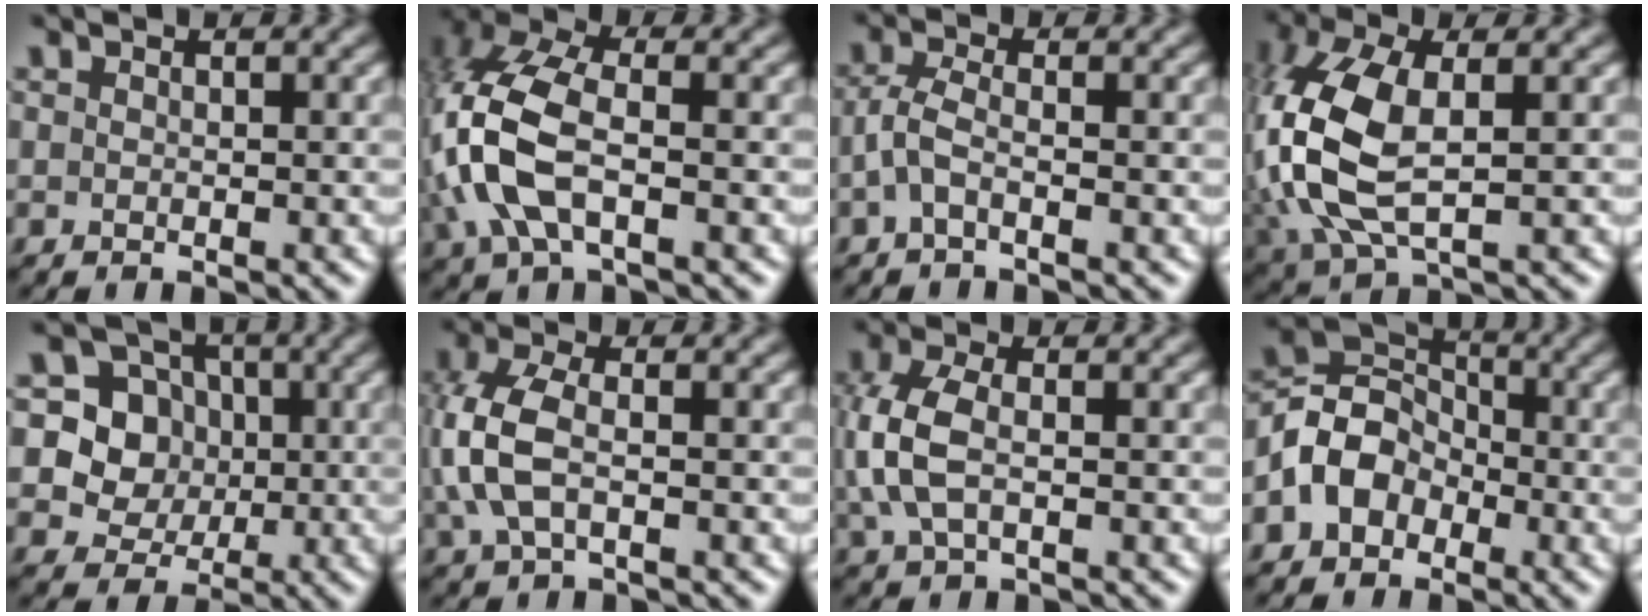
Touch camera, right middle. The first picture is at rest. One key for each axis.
{"total": 8.3, "fx": -1.6, "fy": 4.3, "fz": 6.9, "tx": -0.172, "ty": 0.014, "tz": -0.044}
{"total": 2.3, "fx": -0.8, "fy": 0.8, "fz": 2.0, "tx": -0.051, "ty": 0.001, "tz": -0.021}
{"total": 10.1, "fx": 0.1, "fy": 5.4, "fz": 8.6, "tx": -0.222, "ty": 0.002, "tz": 0.002}
{"total": 6.3, "fx": 1.2, "fy": 5.9, "fz": 1.9, "tx": -0.028, "ty": 0.015, "tz": 0.022}
{"total": 5.2, "fx": 0.2, "fy": 3.0, "fz": 4.2, "tx": -0.109, "ty": 0.009, "tz": -0.001}
{"total": 4.6, "fx": 0.4, "fy": 2.6, "fz": 3.7, "tx": -0.096, "ty": 0.006, "tz": 0.005}
{"total": 5.1, "fx": -1.9, "fy": 3.9, "fz": 2.6, "tx": -0.042, "ty": 0.010, "tz": -0.046}